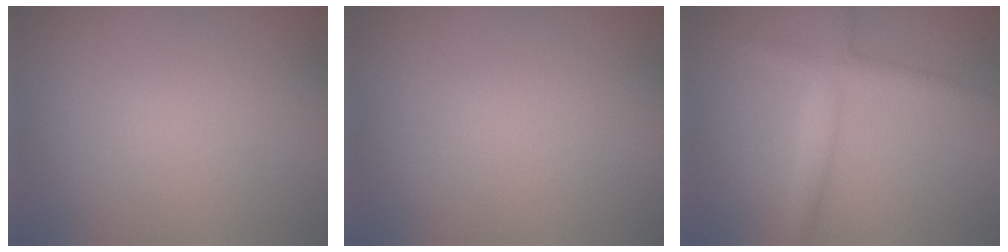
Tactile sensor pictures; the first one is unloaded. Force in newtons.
{"total": 0.0}
{"total": 2.7, "press": 2.7, "slide": 0.2}